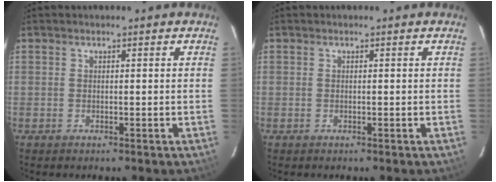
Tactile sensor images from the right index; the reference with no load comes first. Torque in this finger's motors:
{"motor_torque": [-0.02, 0.00, 0.00, 0.00]}